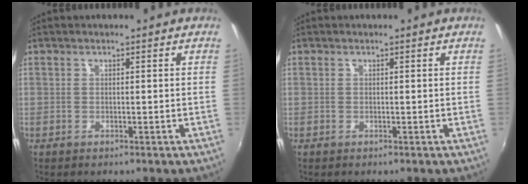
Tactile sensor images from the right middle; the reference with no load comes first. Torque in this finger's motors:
{"motor_torque": [0.00, 0.00, 0.00, -0.01]}